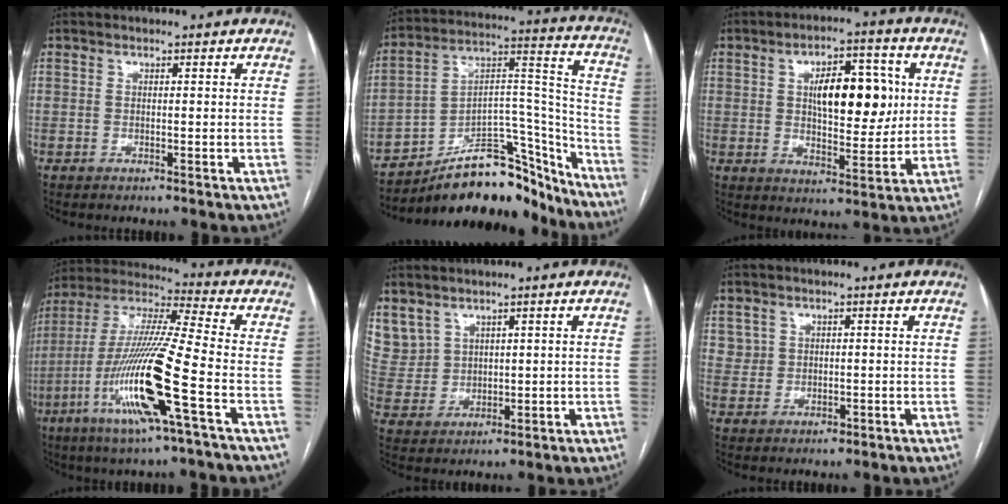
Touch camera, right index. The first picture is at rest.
{"total": 24.4, "force": [-19.4, 9.0, 11.6], "torque": [-0.168, 0.050, -0.301]}
{"total": 11.8, "force": [2.4, 4.9, 10.5], "torque": [-0.158, 0.016, 0.042]}
{"total": 18.1, "force": [-6.6, -0.1, 16.9], "torque": [-0.349, -0.019, -0.130]}
{"total": 9.0, "force": [5.4, 7.0, 1.8], "torque": [-0.068, 0.025, 0.140]}
{"total": 2.6, "force": [1.0, 2.4, 0.0], "torque": [0.014, 0.002, 0.018]}